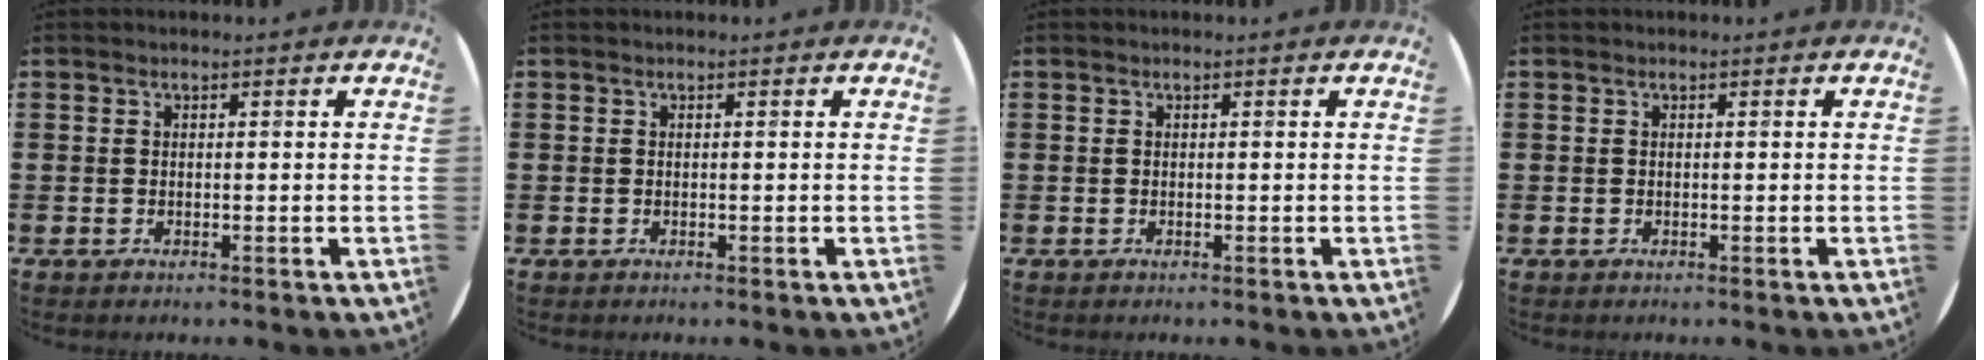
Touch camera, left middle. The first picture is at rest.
{"total": 0.0}
{"total": 0.0}
{"total": 0.0}